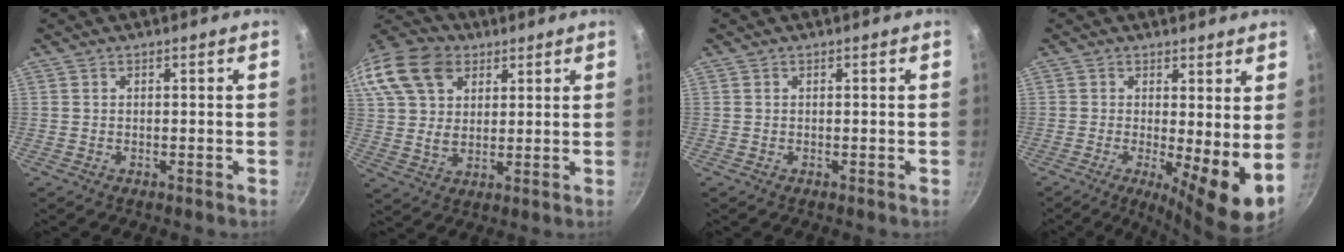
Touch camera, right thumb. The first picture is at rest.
{"total": 20.8, "force": [9.9, 14.4, 11.3], "torque": [-0.248, 0.019, 0.179]}
{"total": 0.0}
{"total": 9.1, "force": [0.0, 2.5, 8.7], "torque": [-0.114, -0.022, 0.000]}